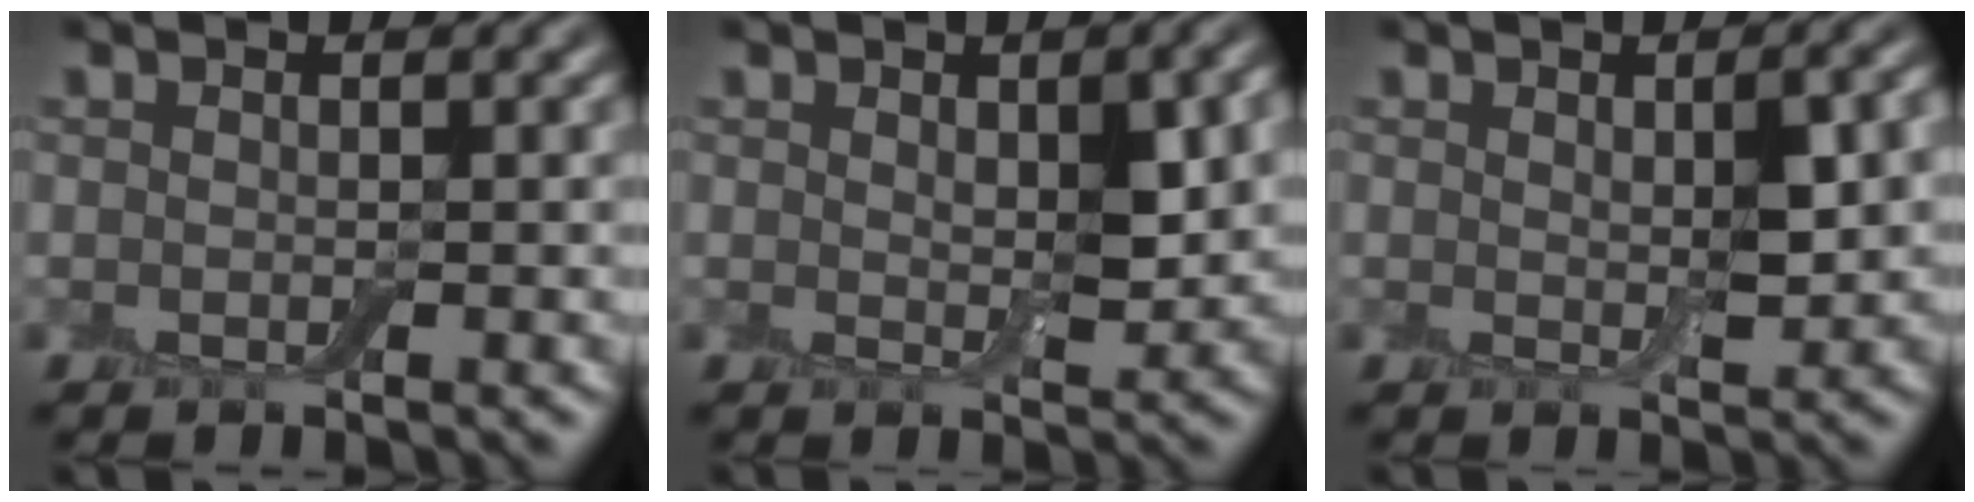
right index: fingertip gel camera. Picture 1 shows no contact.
{"total": 3.6, "force": [0.6, 1.6, 3.1], "torque": [-0.051, -0.006, 0.014]}
{"total": 3.2, "force": [0.5, 1.0, 3.0], "torque": [-0.049, -0.004, 0.009]}